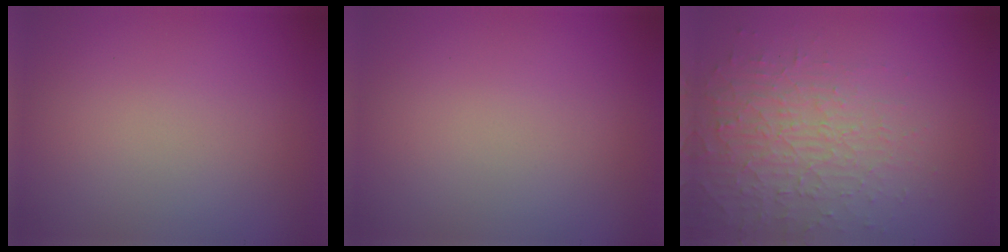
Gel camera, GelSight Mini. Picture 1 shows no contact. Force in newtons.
{"total": 0.0}
{"total": 5.3, "press": 3.4, "slide": 4.0}